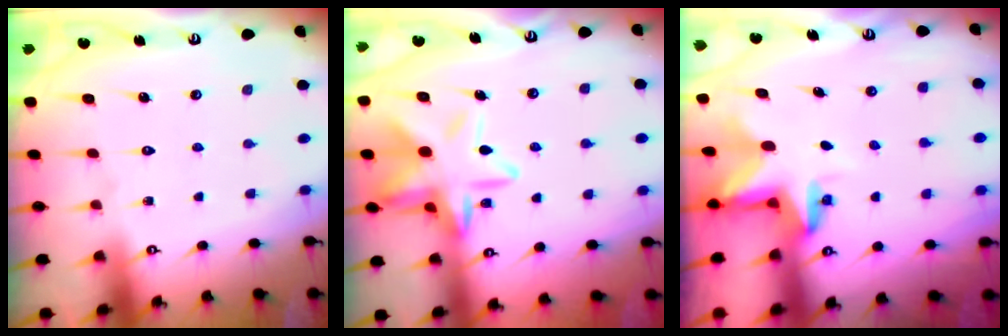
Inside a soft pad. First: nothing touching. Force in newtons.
{"total": 13.7, "press": 13.6, "slide": 1.3}
{"total": 2.9, "press": 2.9, "slide": 0.2}